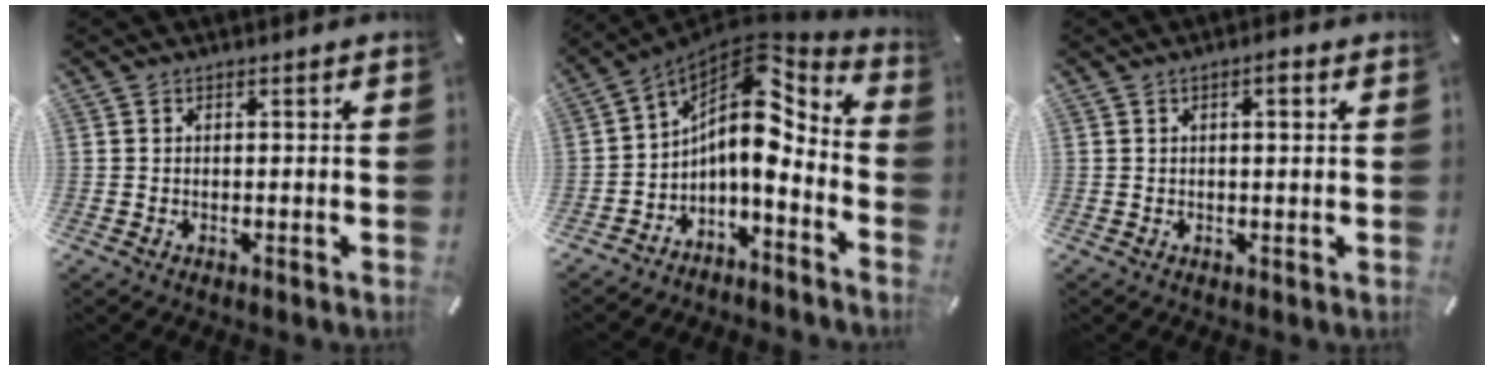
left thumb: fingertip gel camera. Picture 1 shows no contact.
{"total": 12.2, "force": [2.6, 6.6, 9.9], "torque": [-0.180, -0.056, 0.039]}
{"total": 2.2, "force": [0.6, 0.4, 2.1], "torque": [-0.040, 0.002, 0.009]}